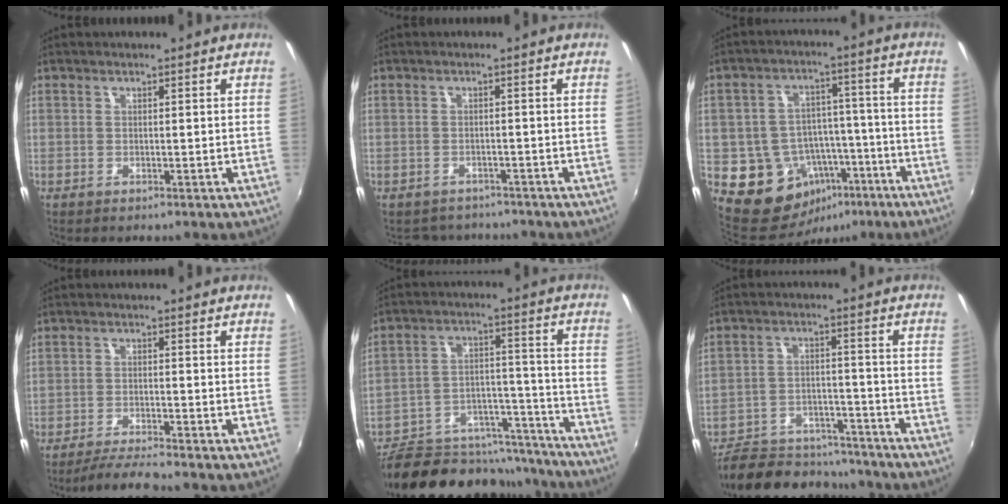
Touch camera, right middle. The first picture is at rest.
{"total": 5.5, "force": [-4.9, 2.3, 0.9], "torque": [-0.025, -0.006, -0.069]}
{"total": 13.3, "force": [-6.2, 10.6, 5.1], "torque": [-0.109, 0.035, -0.062]}
{"total": 6.0, "force": [-5.5, -0.4, 2.3], "torque": [-0.066, -0.012, -0.097]}
{"total": 24.6, "force": [-20.8, 9.8, 9.0], "torque": [-0.170, 0.036, -0.271]}
{"total": 18.5, "force": [-16.0, 6.6, 6.4], "torque": [-0.141, 0.011, -0.224]}